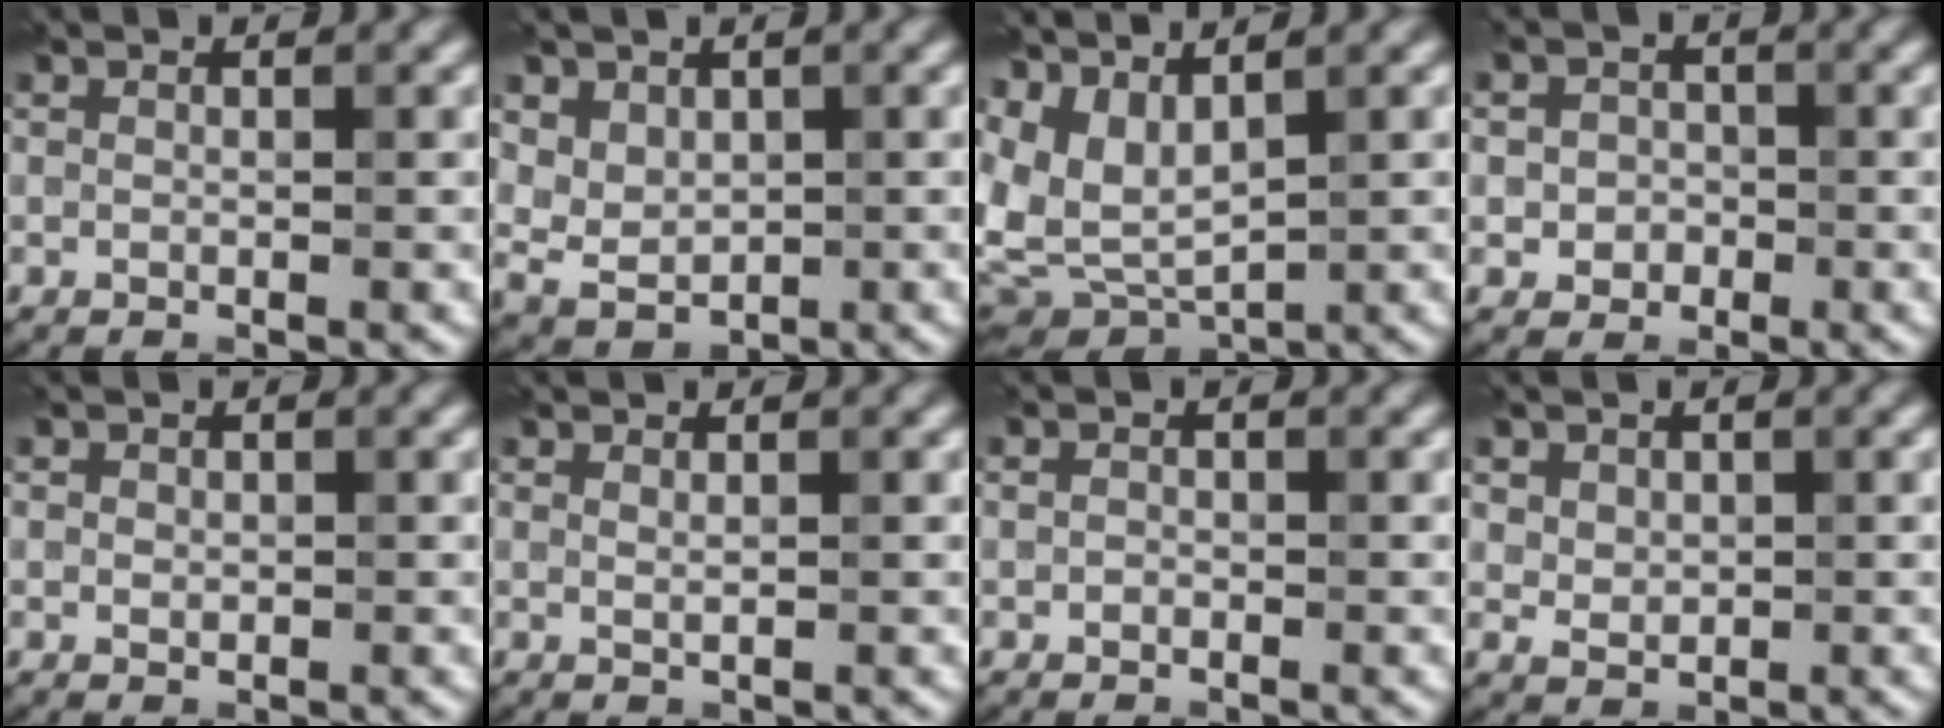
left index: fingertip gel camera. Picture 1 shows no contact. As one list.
[{"total": 3.9, "force": [2.0, 2.9, 1.7], "torque": [-0.043, -0.009, 0.058]}, {"total": 5.8, "force": [2.0, 3.3, 4.3], "torque": [-0.102, -0.007, 0.046]}, {"total": 3.0, "force": [-0.1, 2.7, 1.2], "torque": [0.001, 0.002, -0.014]}, {"total": 0.9, "force": [0.3, 0.7, 0.4], "torque": [-0.003, -0.002, 0.005]}, {"total": 0.7, "force": [0.4, 0.2, 0.5], "torque": [-0.008, -0.001, 0.008]}, {"total": 0.7, "force": [-0.1, 0.6, 0.4], "torque": [-0.007, -0.002, -0.004]}, {"total": 2.0, "force": [0.8, 1.6, 0.8], "torque": [-0.015, -0.006, 0.022]}]